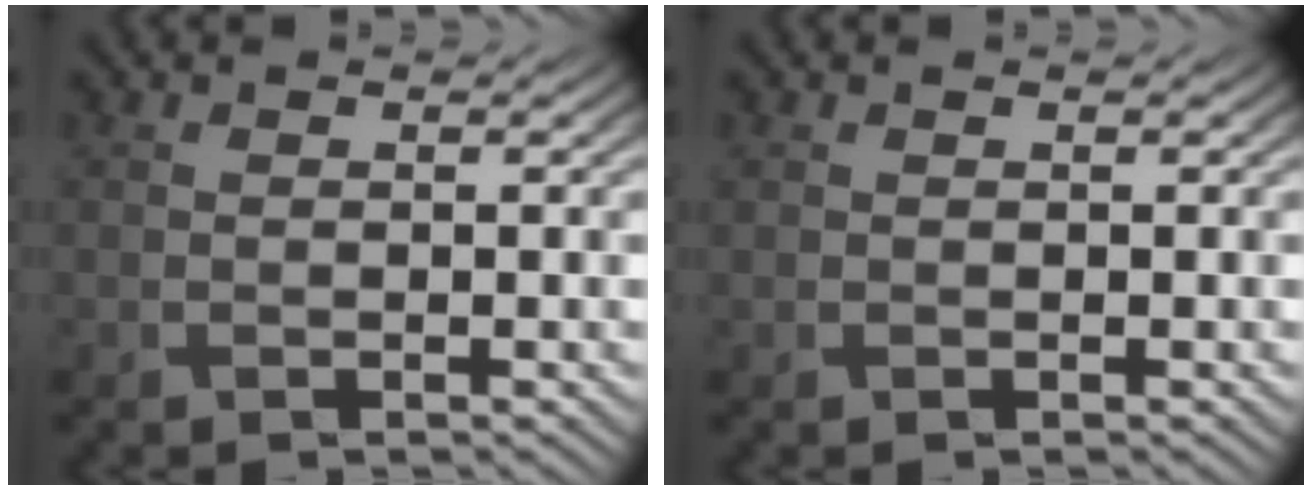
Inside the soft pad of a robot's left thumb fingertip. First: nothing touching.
{"total": 0.0}